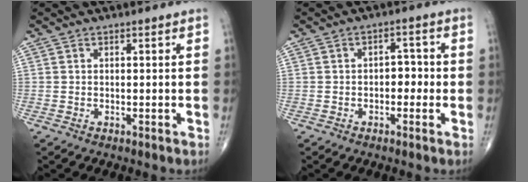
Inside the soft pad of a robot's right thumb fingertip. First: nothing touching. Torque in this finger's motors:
{"motor_torque": [-0.23, 0.19, 0.20, 0.38, 0.04]}